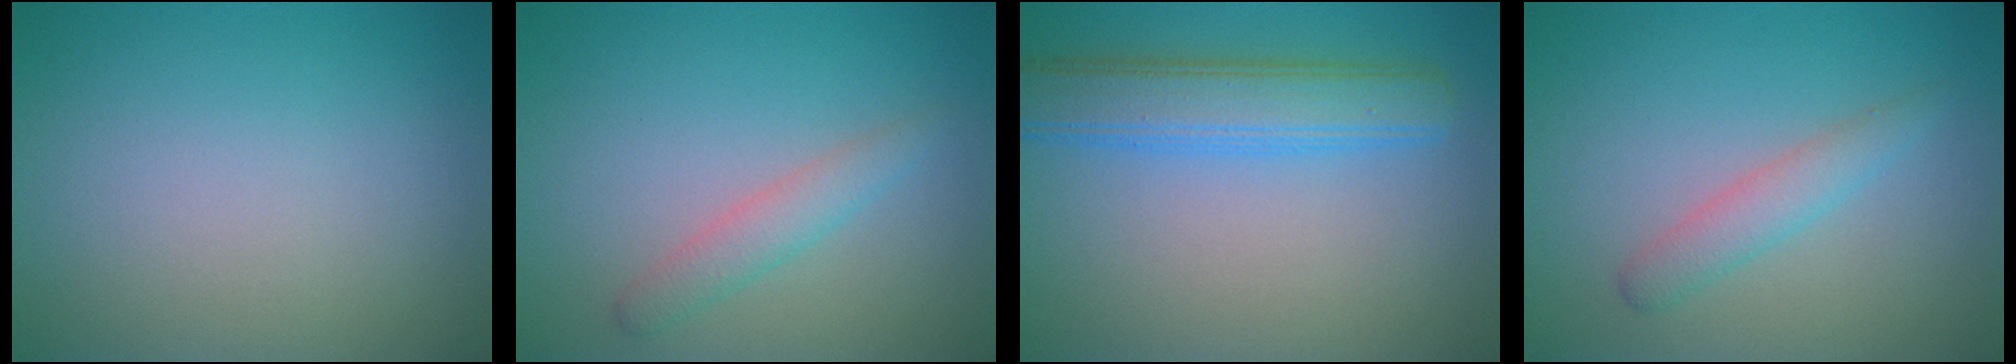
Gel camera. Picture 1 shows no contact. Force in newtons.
{"total": 2.0, "press": 2.0, "slide": 0.1}
{"total": 5.1, "press": 5.1, "slide": 0.2}
{"total": 2.0, "press": 2.0, "slide": 0.0}